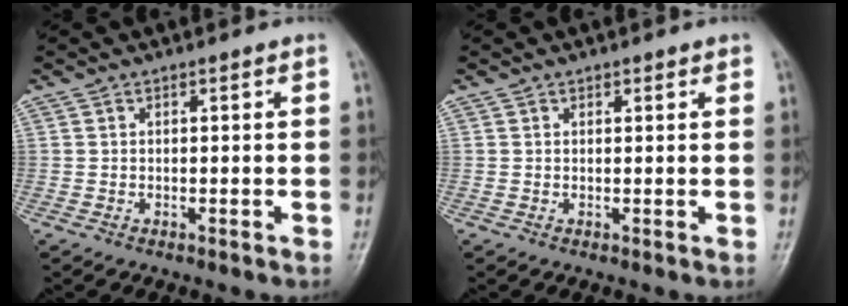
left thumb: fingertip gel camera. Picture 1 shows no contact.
{"total": 0.9, "force": [0.6, 0.5, 0.5], "torque": [0.001, -0.003, 0.005]}